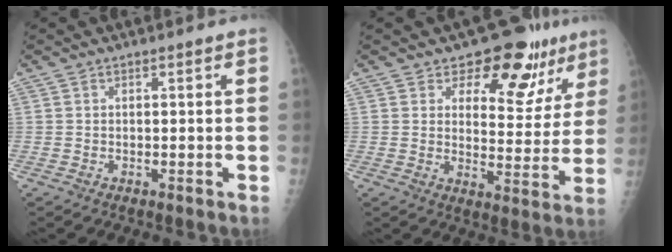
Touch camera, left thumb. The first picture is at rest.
{"total": 13.3, "force": [8.8, 7.6, 6.3], "torque": [-0.023, -0.047, 0.114]}